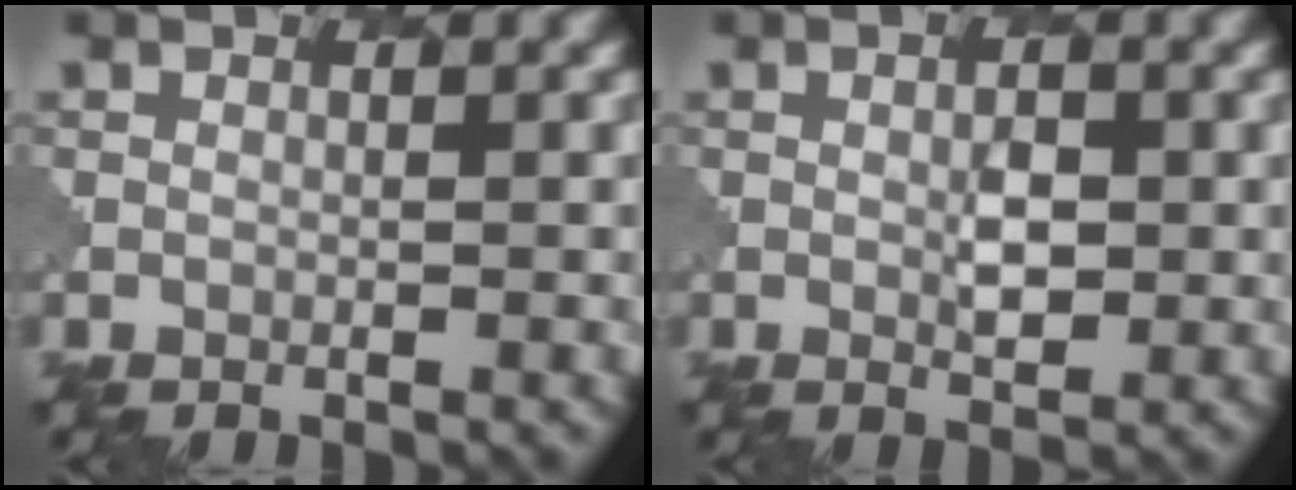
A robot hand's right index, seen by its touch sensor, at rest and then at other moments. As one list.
[{"total": 2.0, "force": [0.2, 1.0, 1.8], "torque": [-0.028, -0.004, 0.006]}]